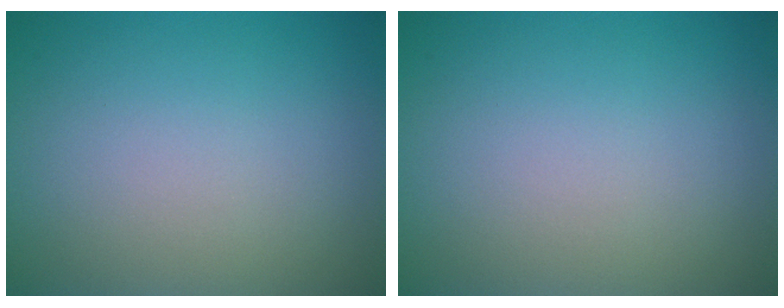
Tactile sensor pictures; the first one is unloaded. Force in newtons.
{"total": 0.0}